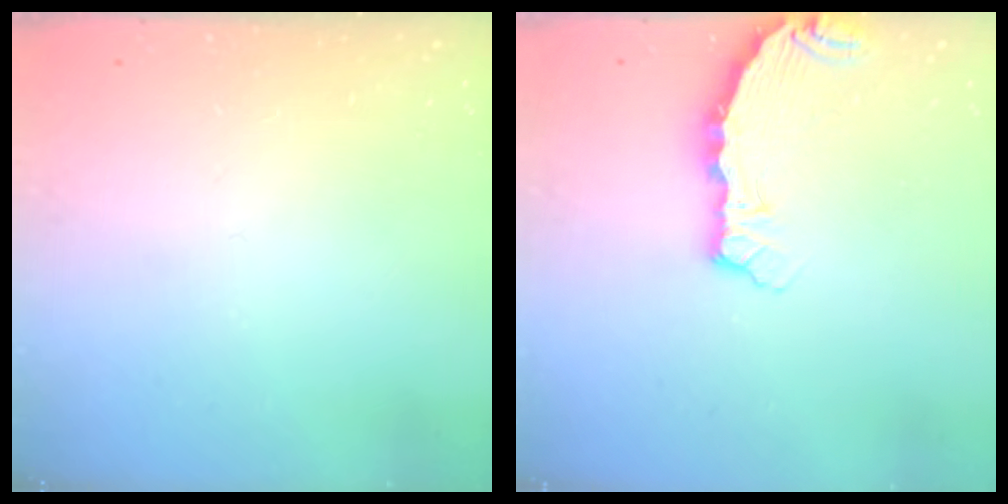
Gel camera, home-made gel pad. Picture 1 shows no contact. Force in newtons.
{"total": 6.0, "press": 6.0, "slide": 0.5}